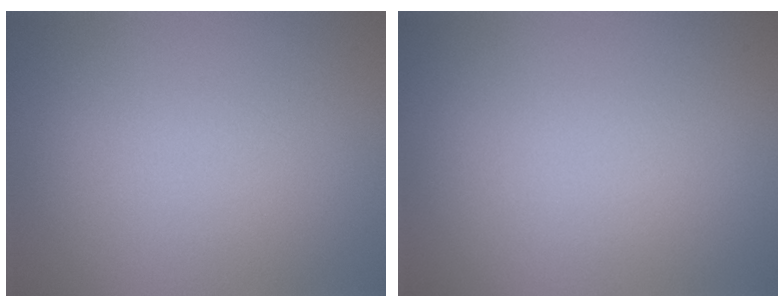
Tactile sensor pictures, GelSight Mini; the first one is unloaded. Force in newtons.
{"total": 0.0}